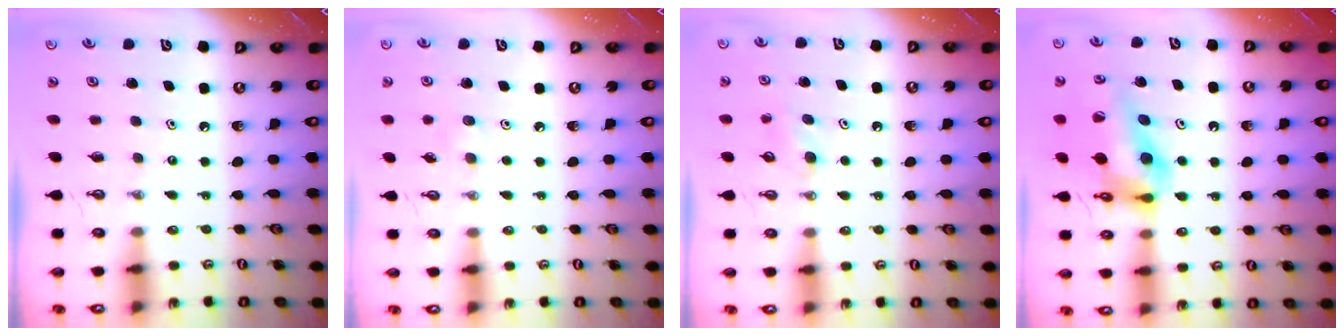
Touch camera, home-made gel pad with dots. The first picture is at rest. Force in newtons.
{"total": 4.6, "press": 4.5, "slide": 0.9}
{"total": 5.3, "press": 5.1, "slide": 1.4}
{"total": 16.7, "press": 16.7, "slide": 1.4}